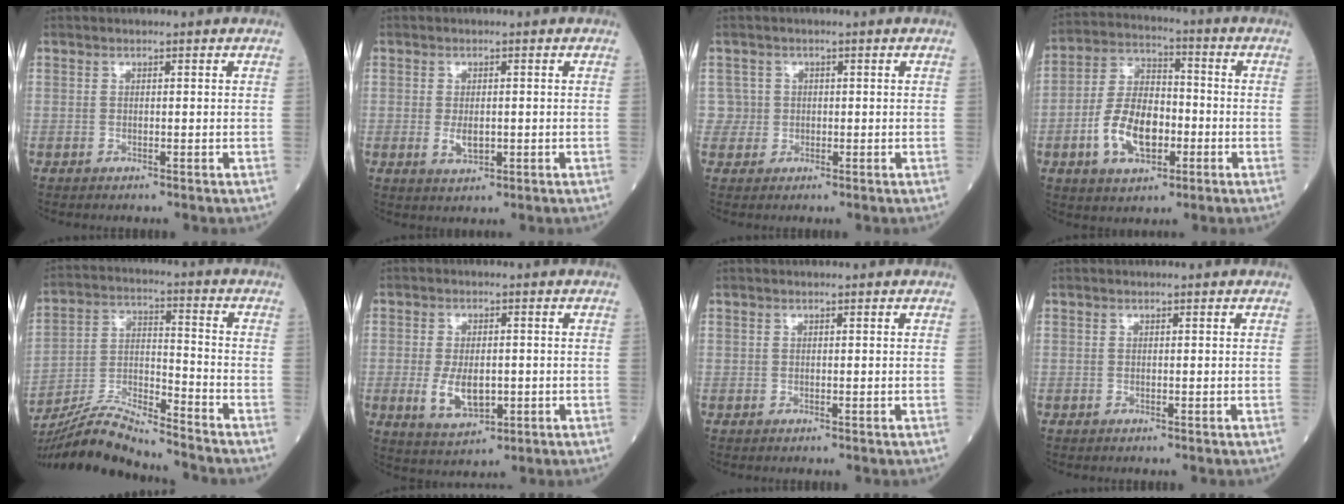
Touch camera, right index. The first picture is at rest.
{"total": 2.8, "force": [-0.3, 1.4, 2.4], "torque": [-0.046, -0.003, 0.001]}
{"total": 2.1, "force": [0.1, 2.1, -0.5], "torque": [0.024, 0.008, 0.000]}
{"total": 11.4, "force": [-3.3, 6.2, 9.0], "torque": [-0.187, 0.015, -0.056]}
{"total": 12.4, "force": [-11.8, -0.4, 3.8], "torque": [-0.079, 0.008, -0.219]}
{"total": 6.5, "force": [-1.1, 3.2, 5.5], "torque": [-0.108, -0.010, -0.008]}
{"total": 0.0}
{"total": 0.0}